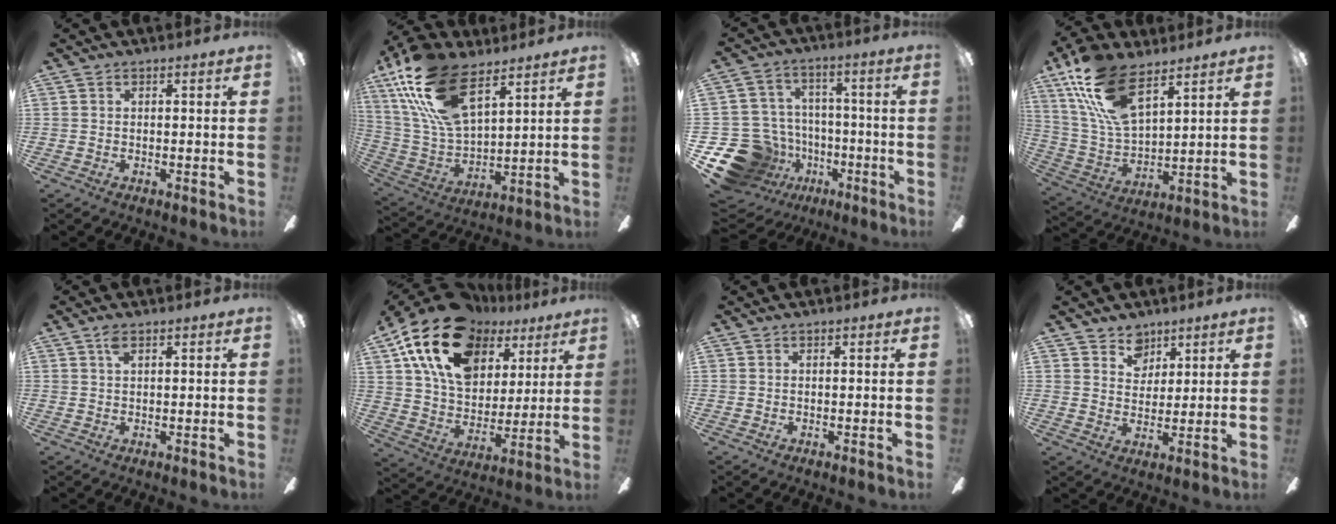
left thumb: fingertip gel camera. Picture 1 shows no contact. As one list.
[{"total": 22.1, "force": [13.1, 9.8, 14.9], "torque": [-0.329, -0.056, 0.231]}, {"total": 18.9, "force": [-8.5, 15.0, 7.6], "torque": [-0.182, 0.050, -0.110]}, {"total": 18.8, "force": [11.4, 8.3, 12.4], "torque": [-0.270, -0.046, 0.205]}, {"total": 2.2, "force": [1.2, 0.9, 1.7], "torque": [-0.038, 0.005, 0.020]}, {"total": 21.9, "force": [12.2, 13.7, 12.0], "torque": [-0.211, -0.045, 0.224]}, {"total": 0.0}, {"total": 6.1, "force": [4.5, 4.2, 0.3], "torque": [0.002, -0.026, 0.081]}]